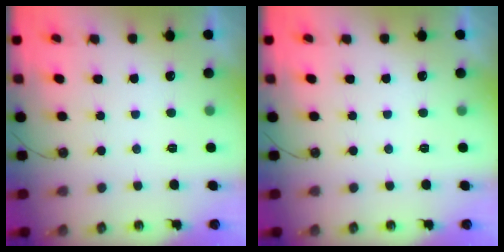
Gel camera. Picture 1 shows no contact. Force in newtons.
{"total": 0.0}